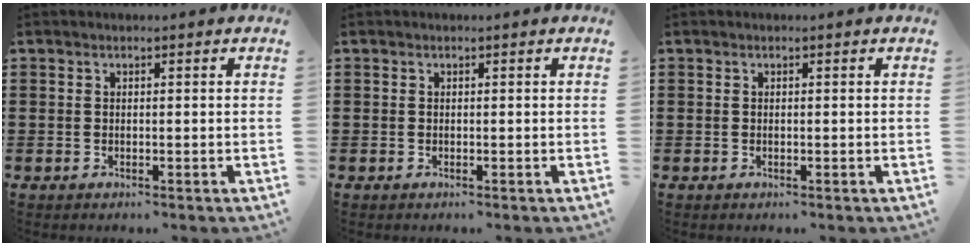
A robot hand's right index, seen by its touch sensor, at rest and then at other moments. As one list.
[{"total": 0.0}, {"total": 0.0}]